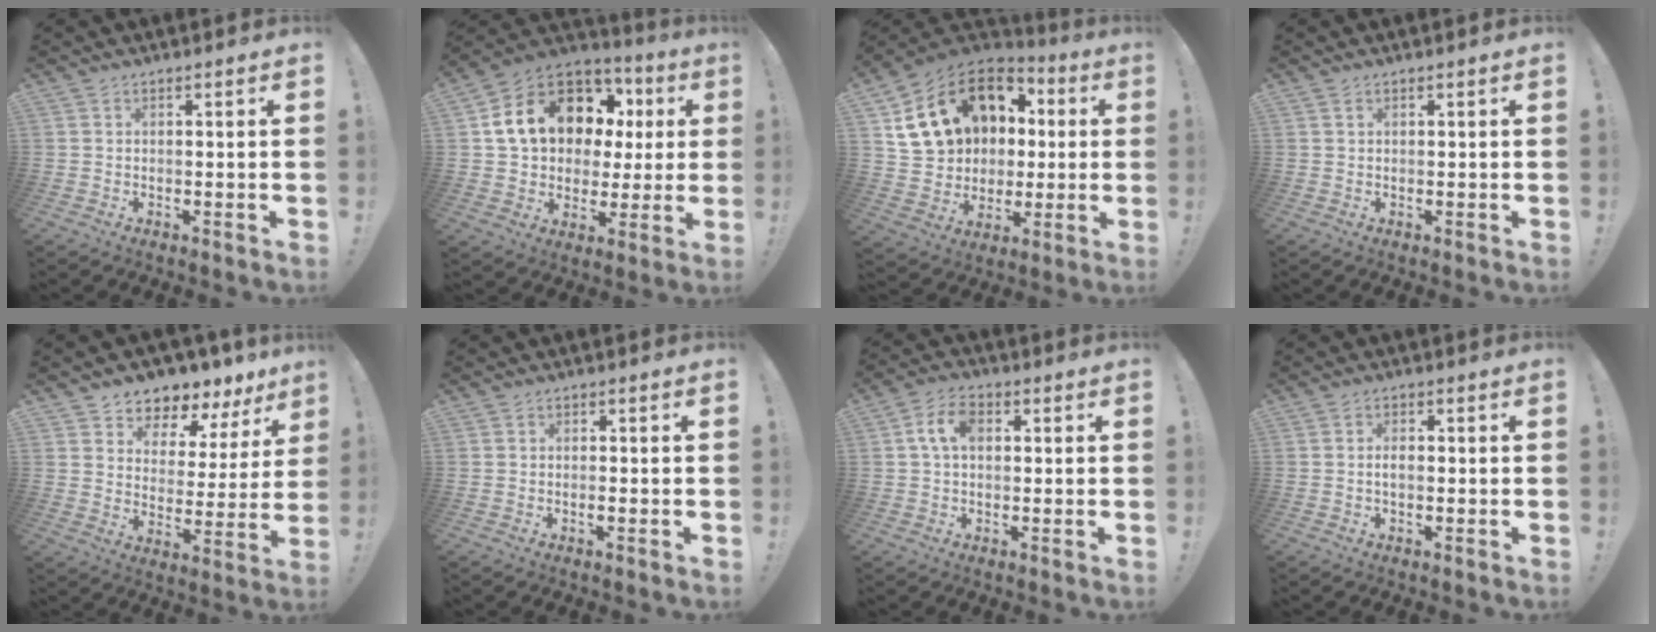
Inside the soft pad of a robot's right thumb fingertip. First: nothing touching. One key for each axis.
{"total": 18.6, "fx": 6.5, "fy": 13.4, "fz": 11.1, "tx": -0.178, "ty": -0.017, "tz": 0.137}
{"total": 20.5, "fx": 6.6, "fy": 15.9, "fz": 11.0, "tx": -0.182, "ty": -0.013, "tz": 0.153}
{"total": 0.6, "fx": 0.4, "fy": 0.3, "fz": 0.2, "tx": -0.005, "ty": 0.002, "tz": 0.008}
{"total": 5.5, "fx": 4.7, "fy": 2.5, "fz": 1.3, "tx": -0.024, "ty": -0.053, "tz": 0.085}
{"total": 0.9, "fx": -0.5, "fy": 0.1, "fz": 0.8, "tx": -0.009, "ty": -0.002, "tz": -0.010}
{"total": 7.2, "fx": 1.3, "fy": 4.6, "fz": 5.4, "tx": -0.100, "ty": 0.011, "tz": 0.023}
{"total": 2.1, "fx": -0.4, "fy": 0.9, "fz": 1.8, "tx": -0.029, "ty": 0.003, "tz": -0.007}